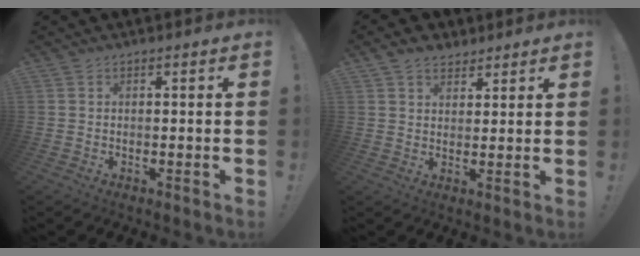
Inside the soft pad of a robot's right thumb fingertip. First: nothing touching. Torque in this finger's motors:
{"motor_torque": [0.03, 0.24, 0.95, 0.71, 0.29]}